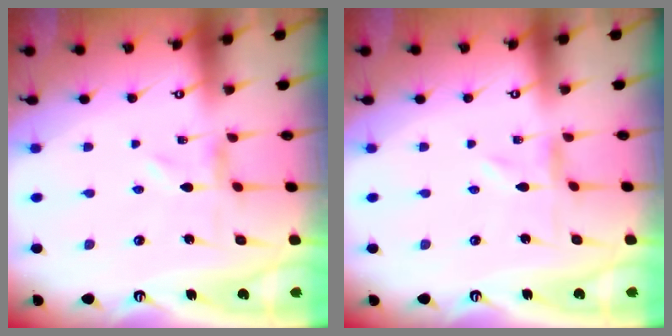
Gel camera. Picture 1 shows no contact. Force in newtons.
{"total": 0.0}